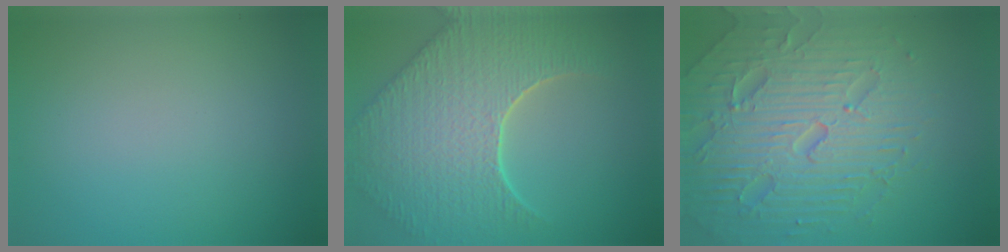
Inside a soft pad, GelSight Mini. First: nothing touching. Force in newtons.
{"total": 9.5, "press": 6.8, "slide": 6.7}
{"total": 7.4, "press": 7.3, "slide": 1.6}